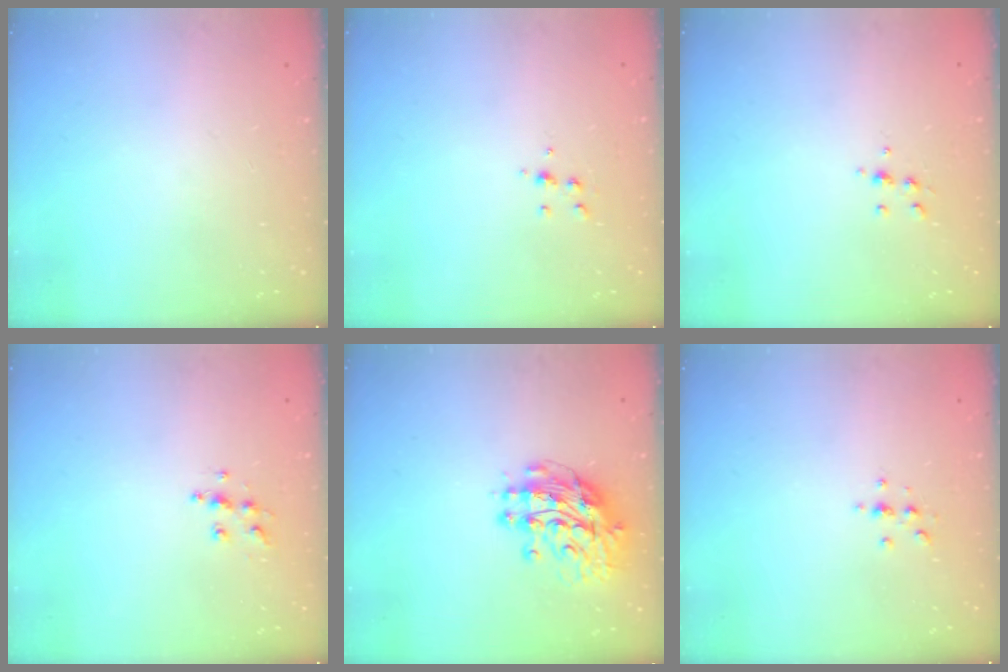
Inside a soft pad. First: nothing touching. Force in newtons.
{"total": 5.3, "press": 5.3, "slide": 0.5}
{"total": 5.4, "press": 5.4, "slide": 0.5}
{"total": 6.6, "press": 6.5, "slide": 0.3}
{"total": 12.2, "press": 12.1, "slide": 1.1}
{"total": 2.3, "press": 2.3, "slide": 0.2}